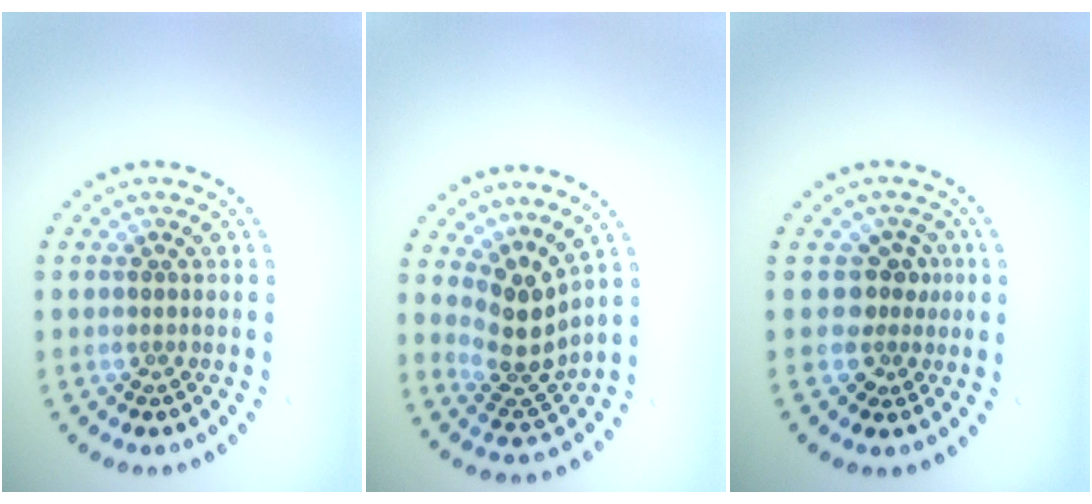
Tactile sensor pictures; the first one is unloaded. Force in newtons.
{"total": 3.6, "press": 2.7, "slide": 2.4}
{"total": 2.5, "press": 1.9, "slide": 1.6}